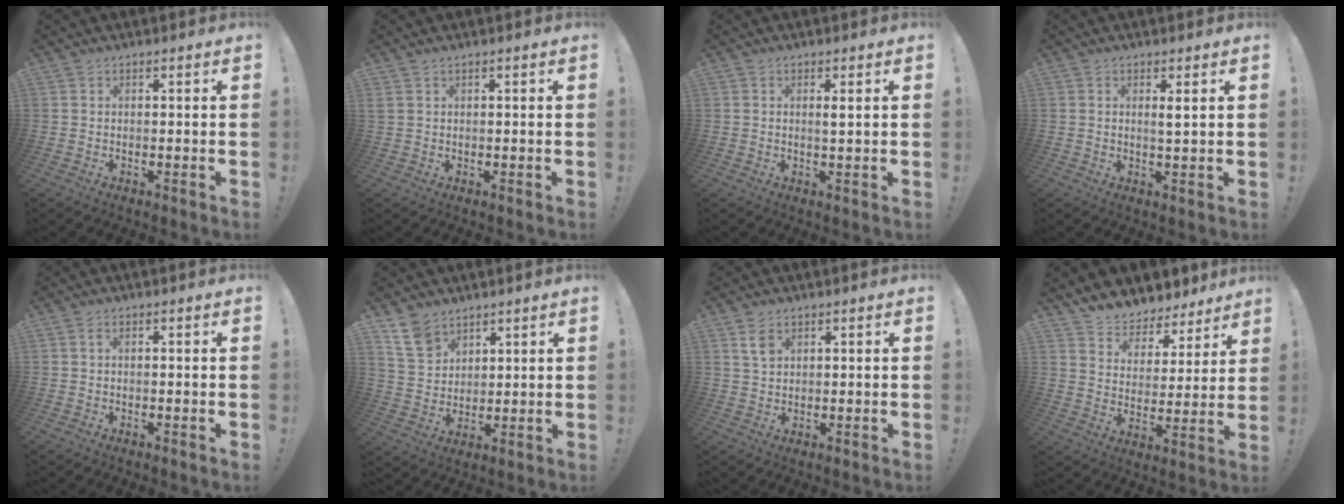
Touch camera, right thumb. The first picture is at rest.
{"total": 1.1, "force": [0.7, 0.3, 0.7], "torque": [-0.016, 0.000, 0.014]}
{"total": 1.9, "force": [0.7, 0.1, 1.8], "torque": [-0.026, -0.005, 0.007]}
{"total": 2.3, "force": [1.0, 0.2, 2.0], "torque": [-0.033, -0.008, 0.014]}
{"total": 0.8, "force": [0.1, 0.2, 0.8], "torque": [-0.021, 0.003, 0.003]}
{"total": 10.0, "force": [7.0, 6.3, 3.3], "torque": [-0.058, -0.039, 0.139]}
{"total": 4.0, "force": [2.1, 2.3, 2.5], "torque": [-0.032, -0.008, 0.035]}
{"total": 7.1, "force": [5.9, 3.9, 0.5], "torque": [-0.017, -0.060, 0.114]}